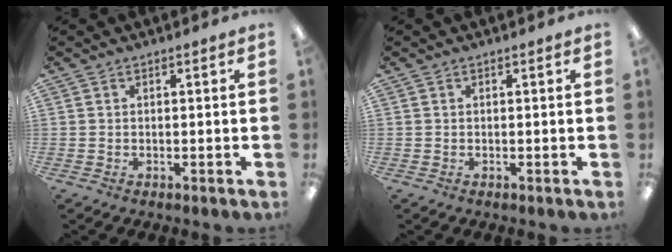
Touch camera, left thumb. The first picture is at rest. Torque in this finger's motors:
{"motor_torque": [-0.10, -0.10, 0.06, 0.00, 0.00]}